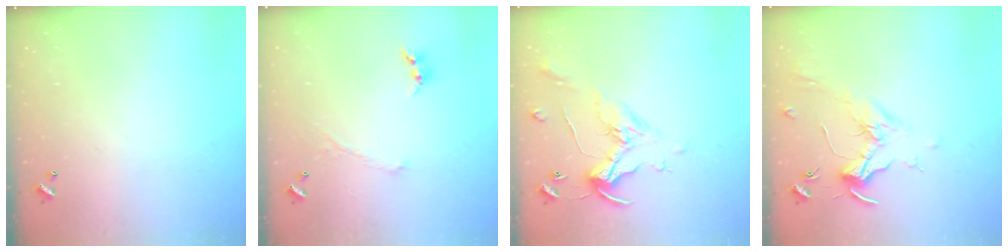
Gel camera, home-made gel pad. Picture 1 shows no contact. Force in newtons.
{"total": 1.0, "press": 0.9, "slide": 0.4}
{"total": 1.1, "press": 0.8, "slide": 0.9}
{"total": 1.9, "press": 1.7, "slide": 0.8}